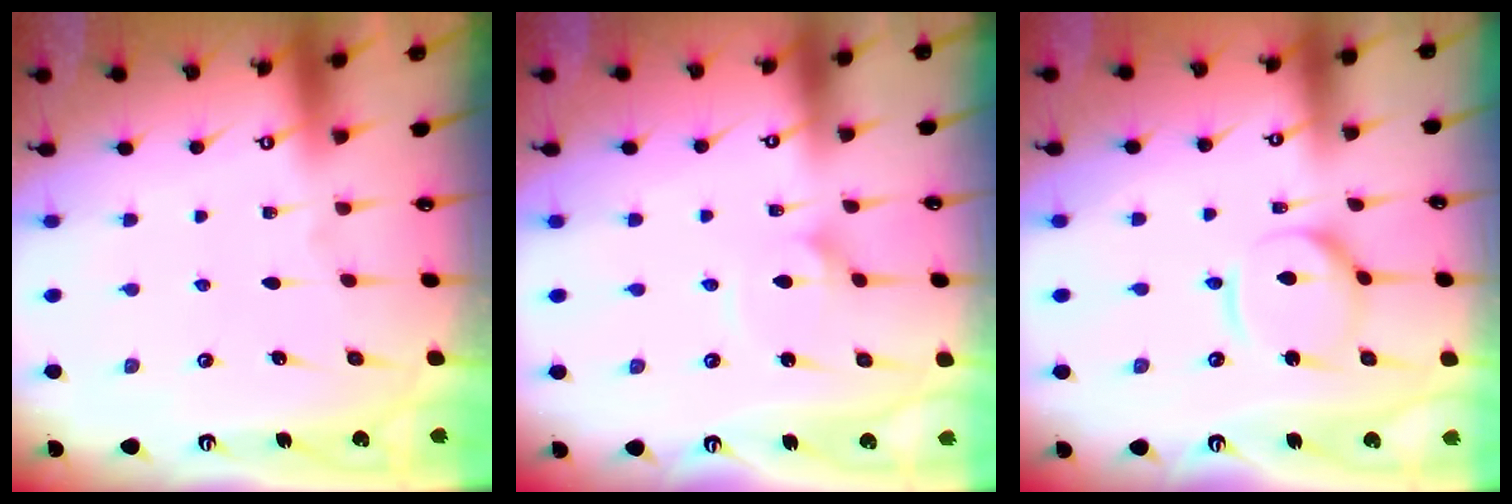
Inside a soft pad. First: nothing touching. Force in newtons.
{"total": 2.0, "press": 2.0, "slide": 0.1}
{"total": 8.4, "press": 8.4, "slide": 0.9}